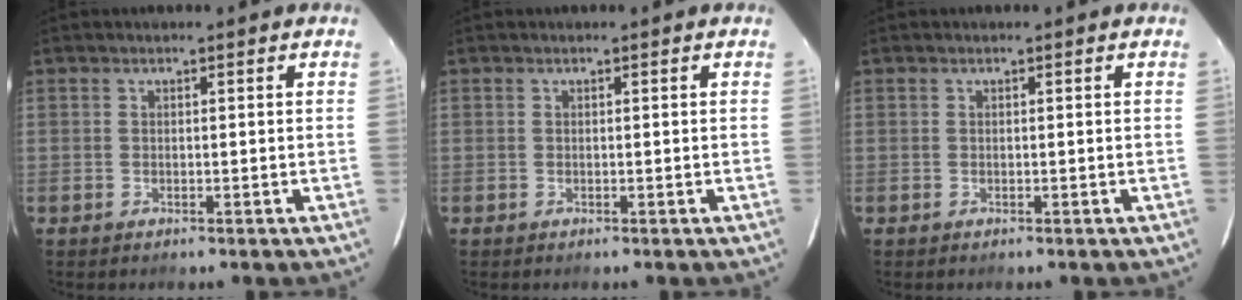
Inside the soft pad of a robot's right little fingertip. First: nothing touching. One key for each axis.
{"total": 0.0}
{"total": 0.0}